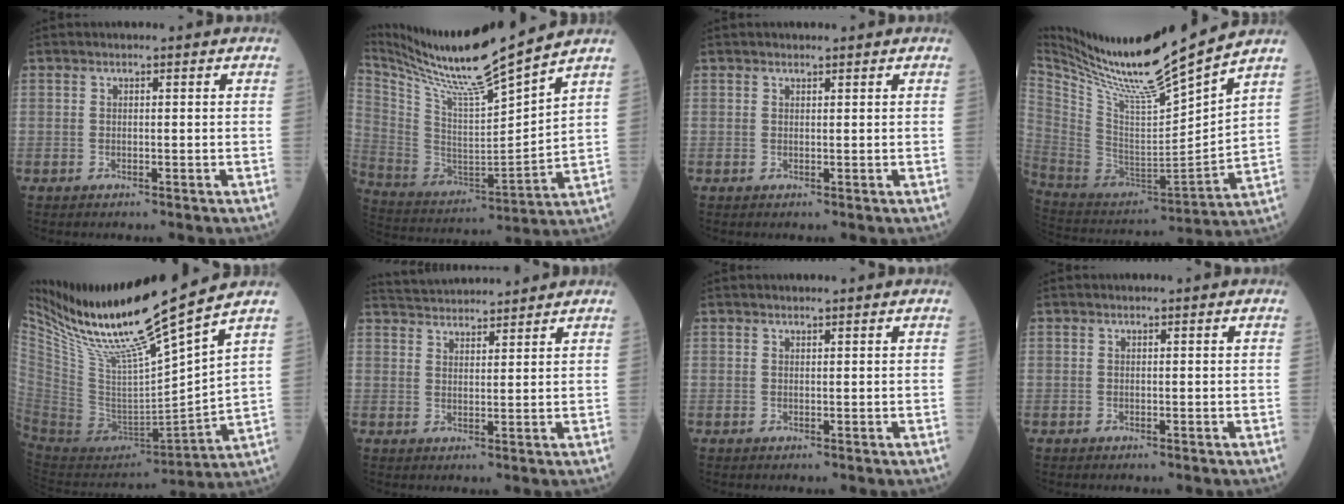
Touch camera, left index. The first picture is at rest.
{"total": 18.7, "force": [16.0, -1.1, 9.6], "torque": [-0.193, -0.027, 0.291]}
{"total": 0.5, "force": [0.5, 0.1, 0.1], "torque": [-0.010, 0.000, 0.008]}
{"total": 20.9, "force": [17.7, -1.0, 11.1], "torque": [-0.206, -0.035, 0.319]}
{"total": 20.9, "force": [16.7, -1.1, 12.6], "torque": [-0.221, -0.038, 0.314]}
{"total": 8.7, "force": [8.5, 0.7, 1.8], "torque": [-0.039, 0.032, 0.136]}
{"total": 0.8, "force": [0.8, 0.0, 0.3], "torque": [-0.007, 0.007, 0.014]}
{"total": 0.0}